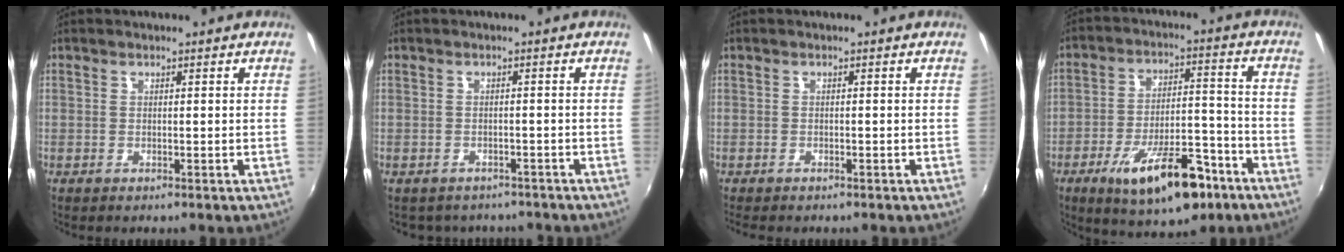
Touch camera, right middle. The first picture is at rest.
{"total": 5.7, "force": [-4.8, 2.8, 1.4], "torque": [-0.030, -0.015, -0.061]}
{"total": 2.0, "force": [-1.7, 0.8, 0.7], "torque": [-0.020, -0.010, -0.027]}
{"total": 16.3, "force": [-9.7, 6.0, 11.6], "torque": [-0.199, -0.003, -0.144]}